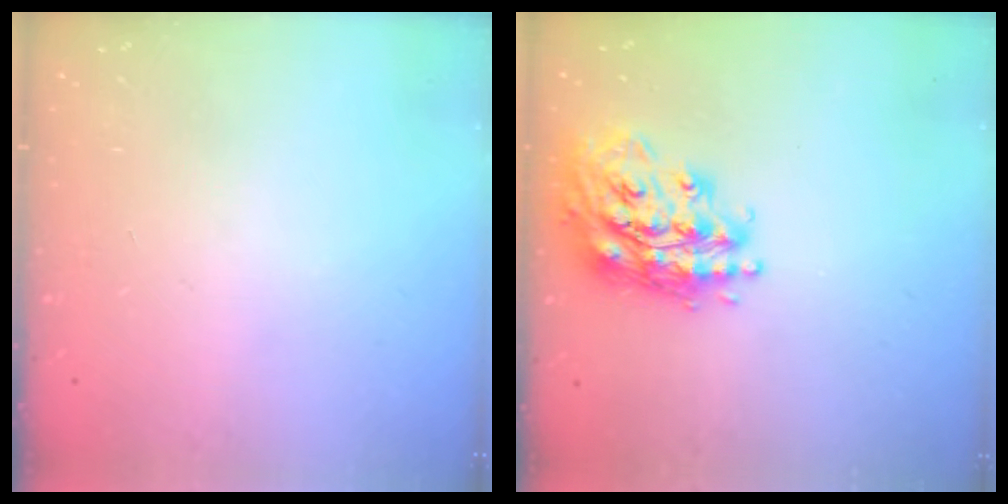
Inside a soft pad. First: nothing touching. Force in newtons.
{"total": 19.6, "press": 19.5, "slide": 1.5}